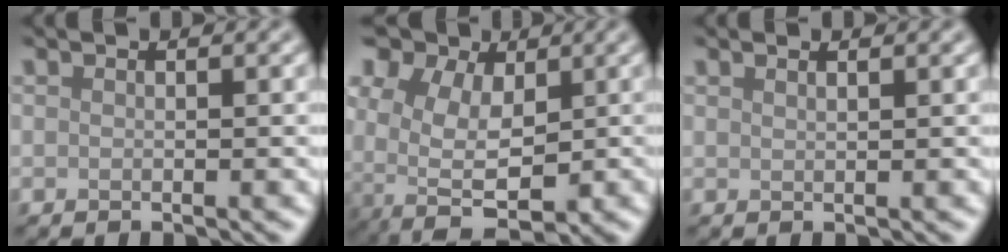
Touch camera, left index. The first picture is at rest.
{"total": 13.5, "force": [4.4, 9.7, 8.4], "torque": [-0.144, 0.027, 0.068]}
{"total": 0.9, "force": [0.7, 0.2, 0.5], "torque": [-0.005, 0.001, 0.009]}